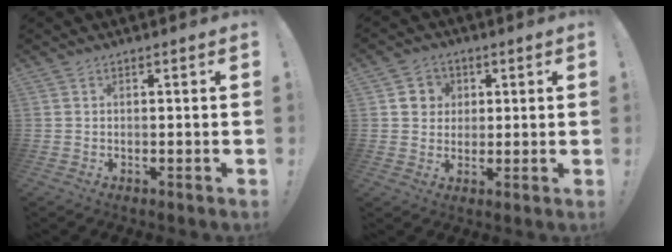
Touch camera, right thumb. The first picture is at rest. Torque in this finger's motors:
{"motor_torque": [0.50, 0.63, 0.15, -0.17, 0.09]}